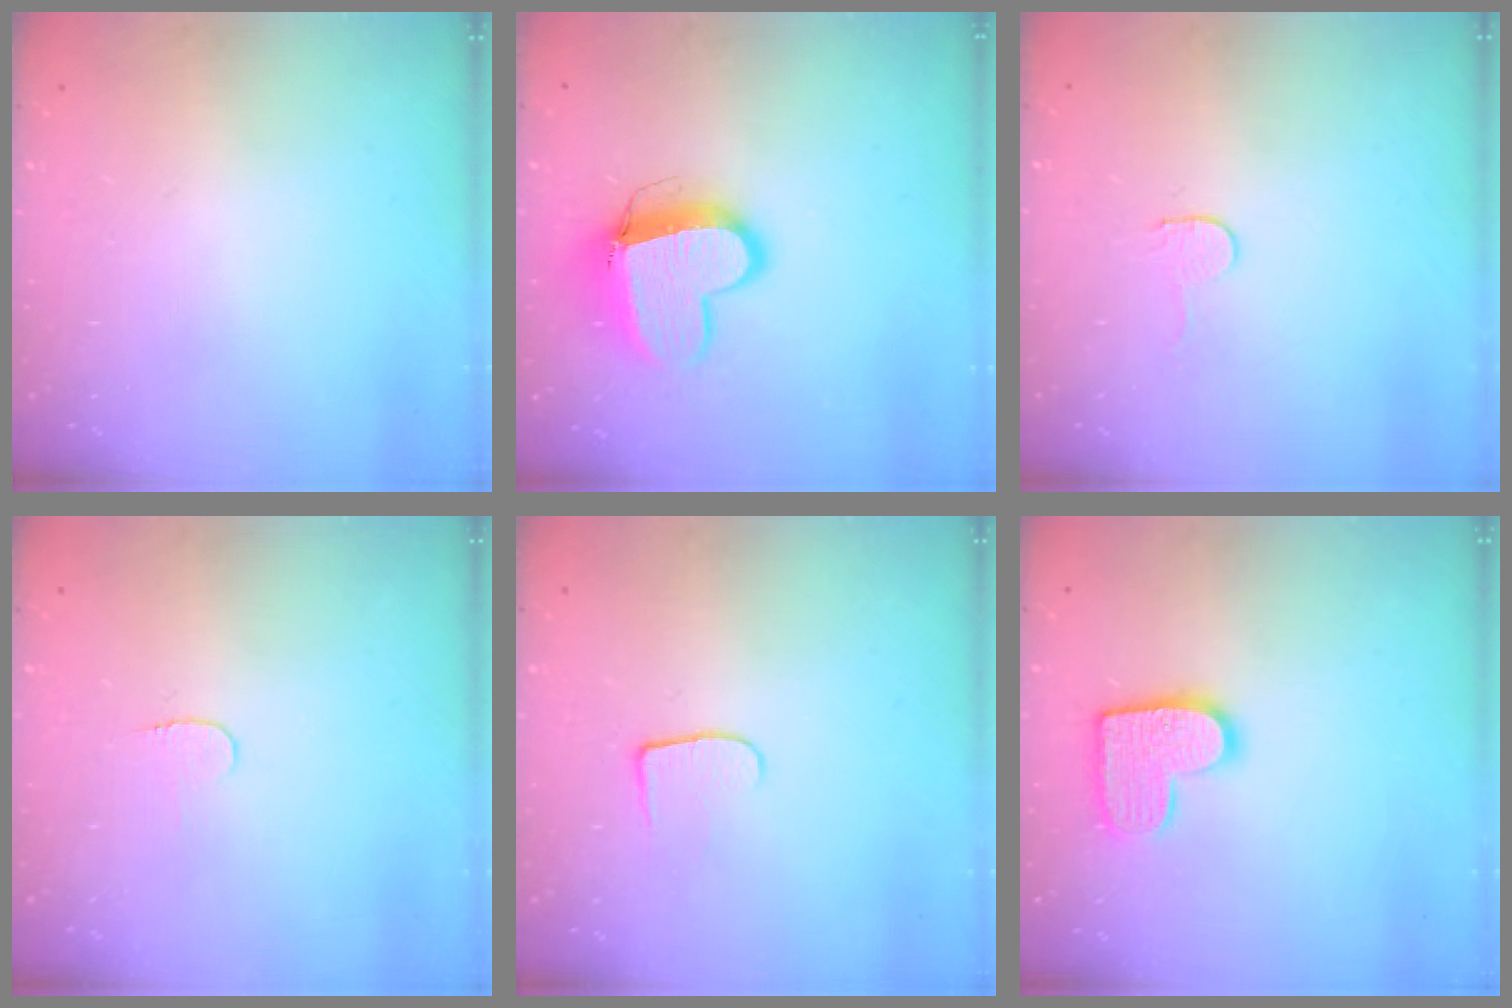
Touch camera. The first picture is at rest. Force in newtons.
{"total": 12.4, "press": 12.3, "slide": 1.7}
{"total": 2.7, "press": 2.7, "slide": 0.2}
{"total": 3.7, "press": 3.7, "slide": 0.3}
{"total": 6.1, "press": 6.0, "slide": 0.6}
{"total": 12.1, "press": 12.0, "slide": 0.6}